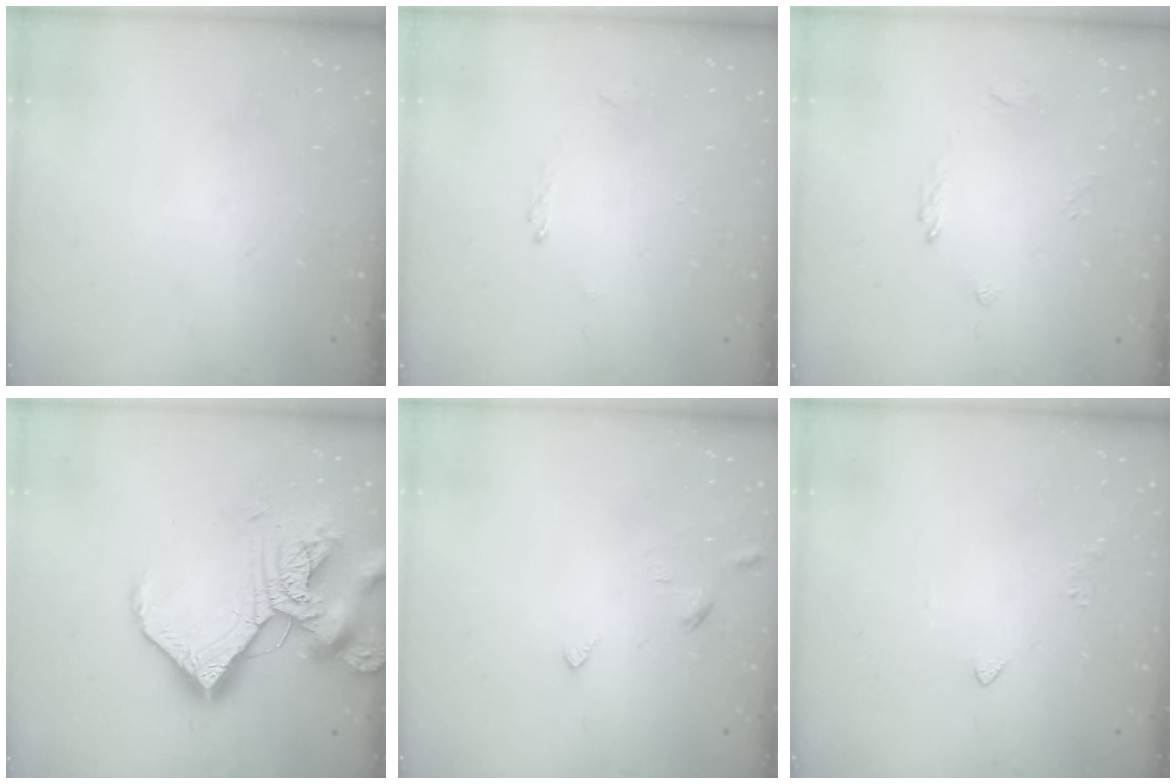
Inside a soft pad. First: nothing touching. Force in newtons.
{"total": 0.0}
{"total": 2.6, "press": 2.5, "slide": 0.8}
{"total": 18.1, "press": 18.0, "slide": 1.9}
{"total": 2.8, "press": 2.8, "slide": 0.6}
{"total": 2.0, "press": 1.9, "slide": 0.5}